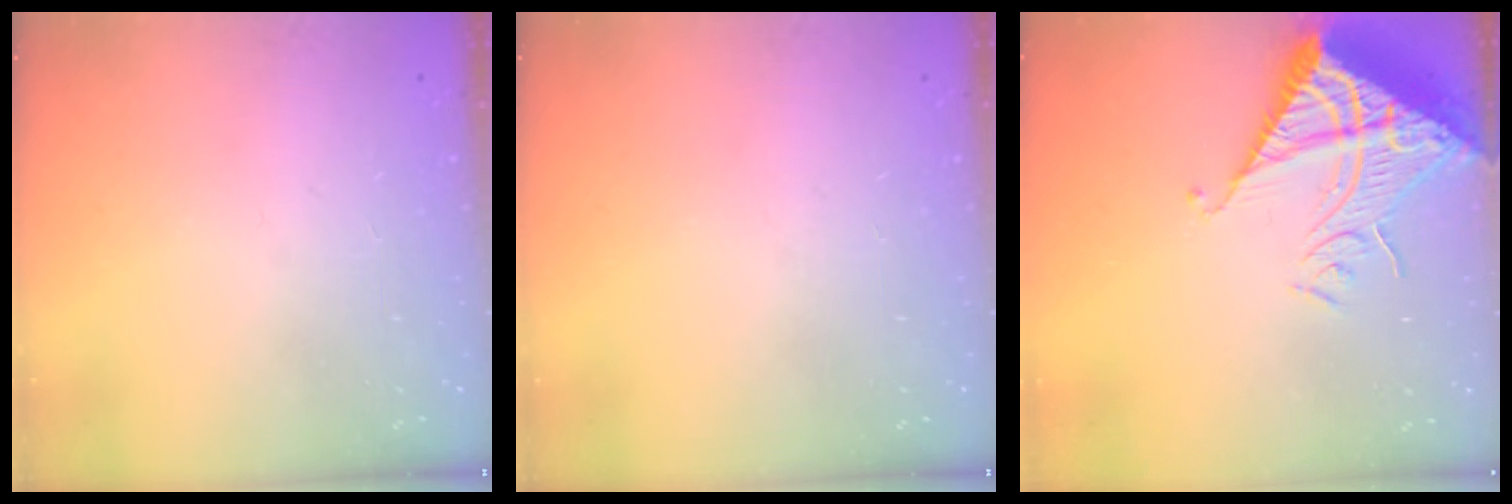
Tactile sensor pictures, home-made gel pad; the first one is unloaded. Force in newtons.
{"total": 0.0}
{"total": 16.2, "press": 16.1, "slide": 2.1}